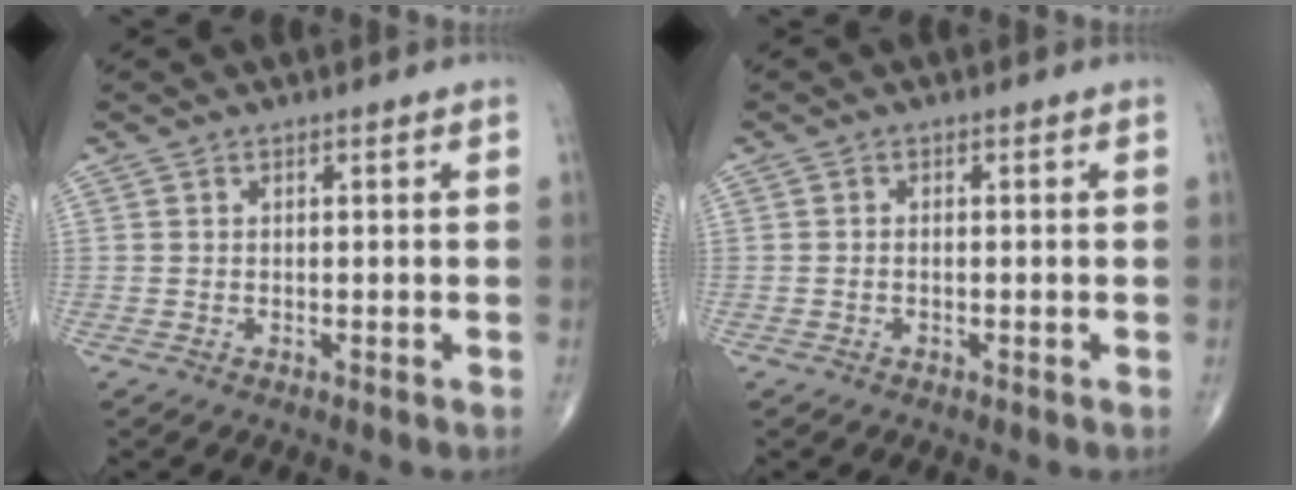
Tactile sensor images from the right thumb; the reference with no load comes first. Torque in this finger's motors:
{"motor_torque": [-0.31, 0.04, 0.05, 0.06, 0.01]}